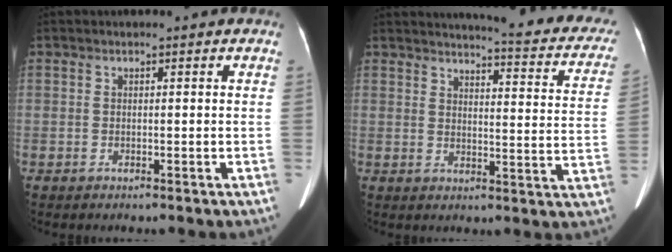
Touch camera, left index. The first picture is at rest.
{"total": 19.1, "force": [17.3, 2.8, 7.8], "torque": [-0.080, -0.061, 0.177]}